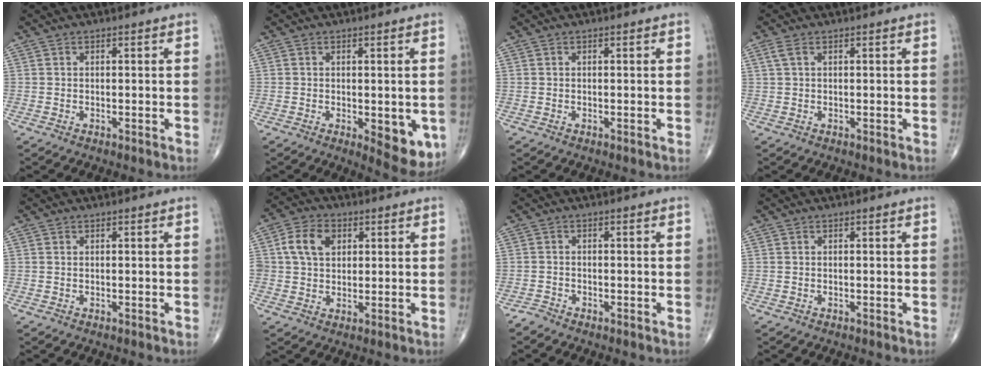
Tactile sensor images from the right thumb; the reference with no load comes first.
{"total": 8.0, "force": [-1.9, 3.6, 6.9], "torque": [-0.063, -0.013, -0.017]}
{"total": 0.0}
{"total": 1.6, "force": [0.7, 0.7, 1.2], "torque": [-0.037, 0.014, 0.019]}
{"total": 0.0}
{"total": 7.8, "force": [2.2, 5.7, 4.8], "torque": [-0.071, 0.005, 0.035]}
{"total": 1.0, "force": [-1.0, 0.3, 0.0], "torque": [-0.003, -0.003, -0.024]}
{"total": 0.0}